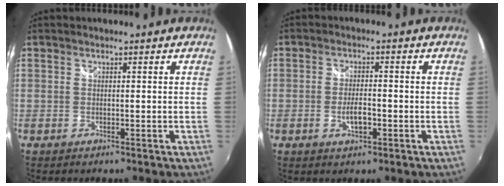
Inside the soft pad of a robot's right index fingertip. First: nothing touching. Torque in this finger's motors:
{"motor_torque": [0.03, -0.05, 0.22, 0.03]}